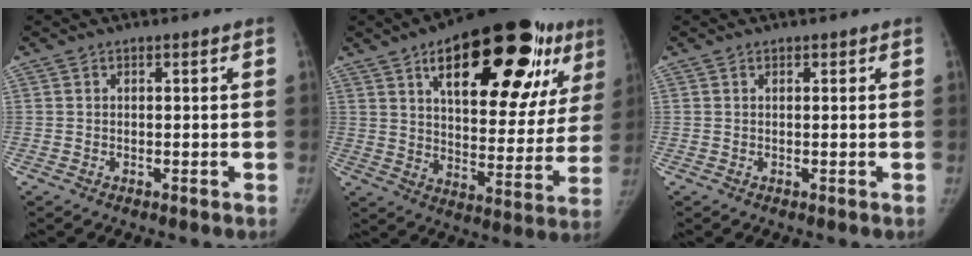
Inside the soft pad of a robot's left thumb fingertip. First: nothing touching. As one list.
[{"total": 31.5, "force": [15.4, 13.1, 24.2], "torque": [-0.311, -0.013, 0.227]}, {"total": 0.5, "force": [0.3, 0.3, 0.3], "torque": [-0.004, -0.001, 0.004]}]